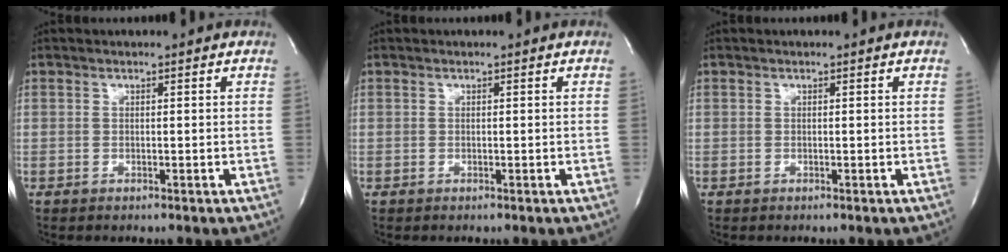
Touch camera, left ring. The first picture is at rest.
{"total": 0.0}
{"total": 0.0}